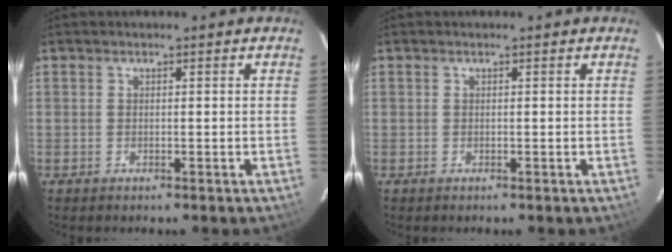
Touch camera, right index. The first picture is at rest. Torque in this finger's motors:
{"motor_torque": [0.15, 0.16, 0.00, 0.00]}